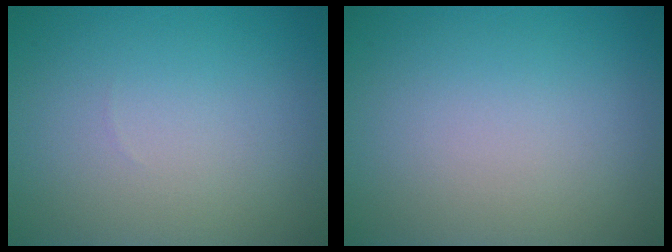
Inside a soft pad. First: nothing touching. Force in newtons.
{"total": 0.0}